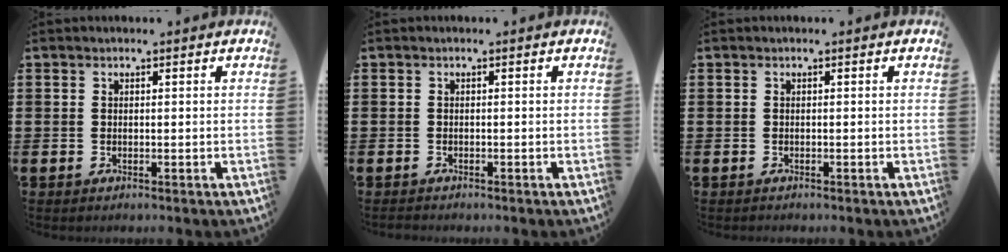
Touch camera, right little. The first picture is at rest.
{"total": 0.0}
{"total": 0.0}